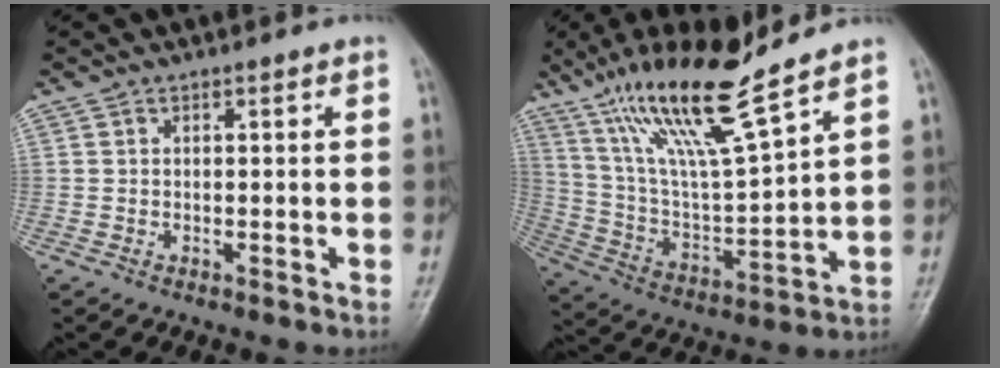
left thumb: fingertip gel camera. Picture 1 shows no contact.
{"total": 18.4, "force": [12.8, 2.4, 12.9], "torque": [-0.224, -0.059, 0.246]}